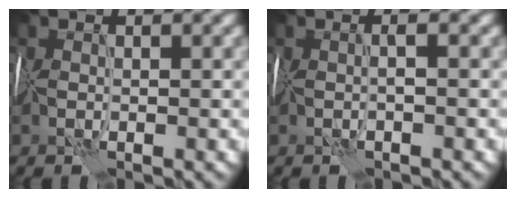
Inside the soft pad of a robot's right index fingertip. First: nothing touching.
{"total": 1.1, "force": [0.1, -0.3, 1.0], "torque": [-0.013, 0.006, 0.004]}